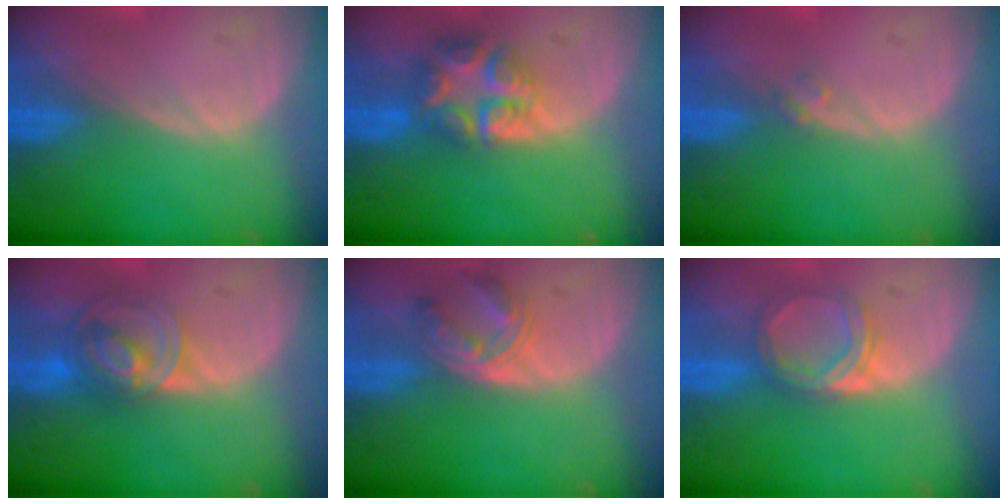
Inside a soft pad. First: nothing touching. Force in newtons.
{"total": 8.0, "press": 6.9, "slide": 4.0}
{"total": 1.2, "press": 1.1, "slide": 0.6}
{"total": 7.5, "press": 6.1, "slide": 4.3}
{"total": 5.4, "press": 5.1, "slide": 1.8}
{"total": 5.2, "press": 4.6, "slide": 2.5}